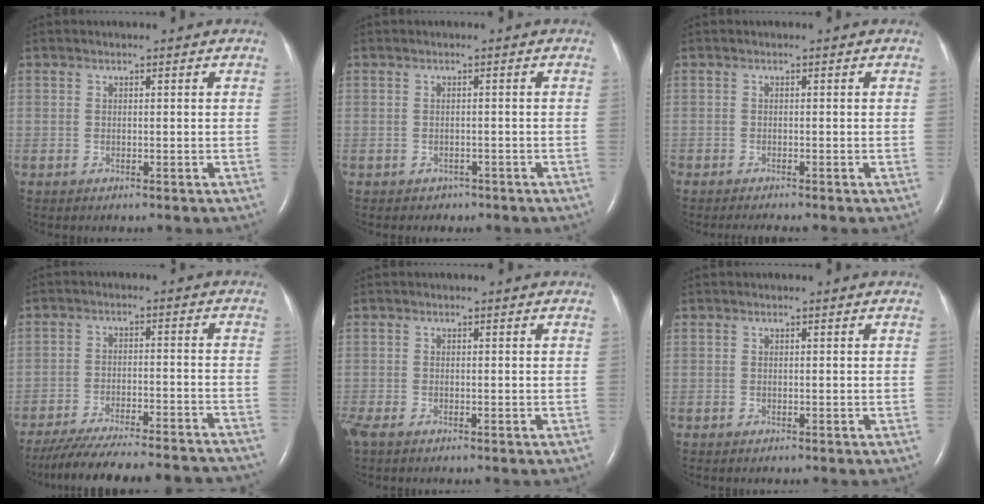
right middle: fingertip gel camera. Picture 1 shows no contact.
{"total": 1.6, "force": [-1.1, 1.0, 0.0], "torque": [-0.013, 0.003, -0.012]}
{"total": 1.8, "force": [-1.6, -0.3, 0.8], "torque": [-0.015, -0.004, -0.025]}
{"total": 23.8, "force": [-21.6, 2.8, 9.6], "torque": [-0.141, -0.030, -0.294]}
{"total": 2.2, "force": [-1.5, 0.9, 1.3], "torque": [-0.040, -0.008, -0.027]}
{"total": 0.0}